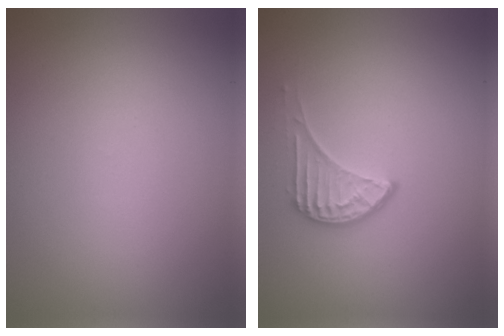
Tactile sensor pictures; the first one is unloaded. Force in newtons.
{"total": 2.0, "press": 1.5, "slide": 1.3}